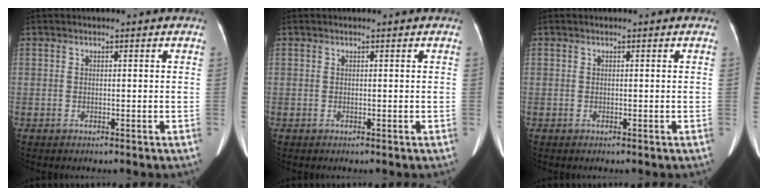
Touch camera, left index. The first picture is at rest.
{"total": 0.0}
{"total": 0.0}